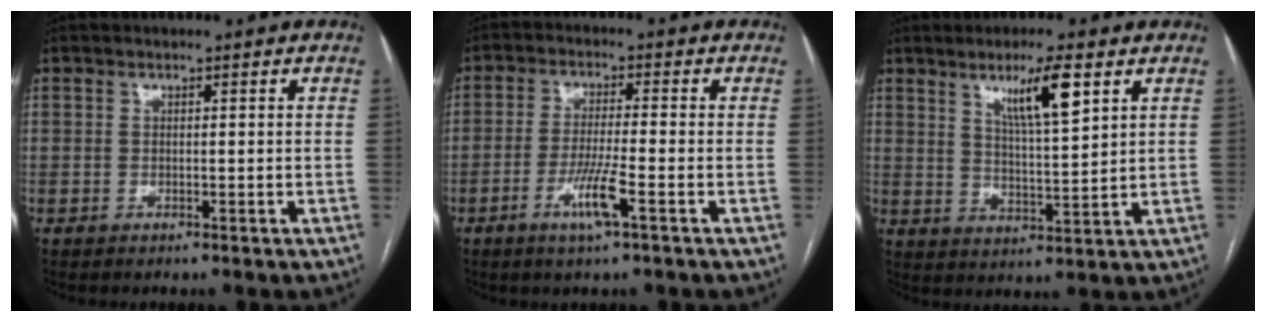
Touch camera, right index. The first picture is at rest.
{"total": 6.1, "force": [-2.8, -0.3, 5.4], "torque": [-0.107, -0.012, -0.054]}
{"total": 8.2, "force": [4.4, 0.6, 6.9], "torque": [-0.120, -0.006, 0.077]}